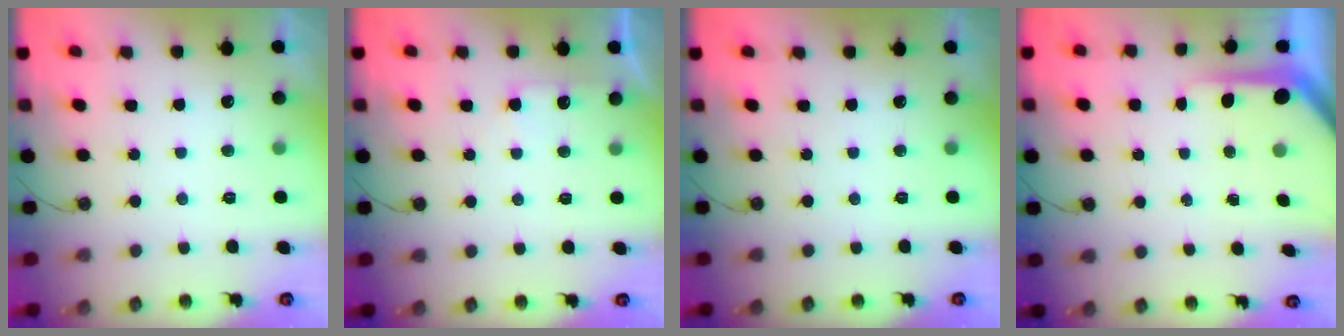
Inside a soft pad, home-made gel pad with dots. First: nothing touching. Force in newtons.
{"total": 5.1, "press": 5.0, "slide": 0.6}
{"total": 0.0}
{"total": 5.1, "press": 5.1, "slide": 0.5}